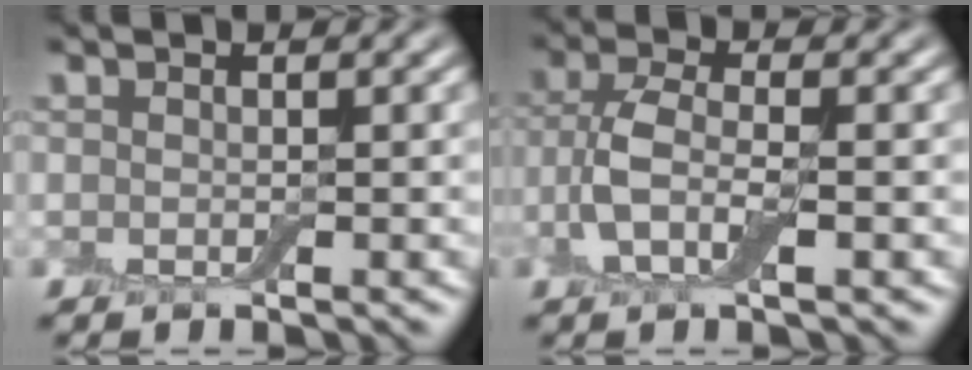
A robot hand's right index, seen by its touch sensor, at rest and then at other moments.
{"total": 4.5, "force": [-1.1, 1.8, 4.0], "torque": [-0.093, 0.008, -0.027]}